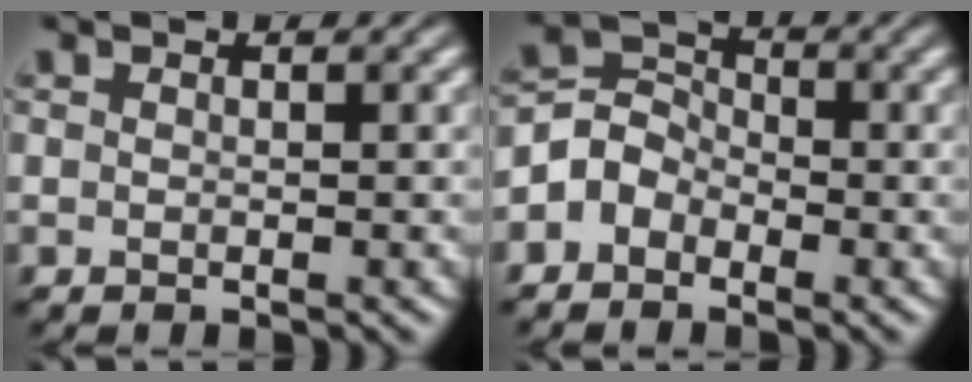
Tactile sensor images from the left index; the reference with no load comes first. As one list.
[{"total": 2.9, "force": [-1.6, 2.2, 0.9], "torque": [-0.017, 0.012, -0.039]}]